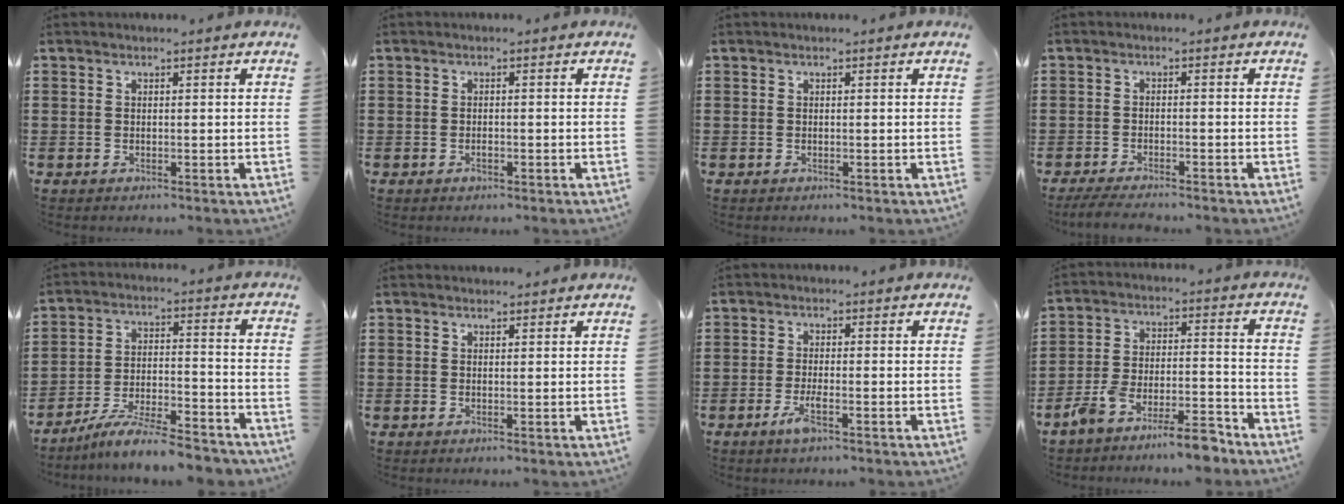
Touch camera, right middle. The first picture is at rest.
{"total": 0.9, "force": [-0.6, 0.4, 0.6], "torque": [-0.015, -0.005, -0.010]}
{"total": 0.0}
{"total": 2.8, "force": [-2.7, 0.2, 0.9], "torque": [-0.023, 0.000, -0.056]}
{"total": 8.0, "force": [-7.4, 0.4, 3.1], "torque": [-0.051, 0.007, -0.141]}
{"total": 0.7, "force": [0.7, 0.2, 0.0], "torque": [0.007, -0.004, 0.012]}
{"total": 3.2, "force": [-1.6, 0.5, 2.7], "torque": [-0.059, -0.006, -0.032]}
{"total": 8.7, "force": [-8.0, 0.8, 3.4], "torque": [-0.057, 0.018, -0.152]}